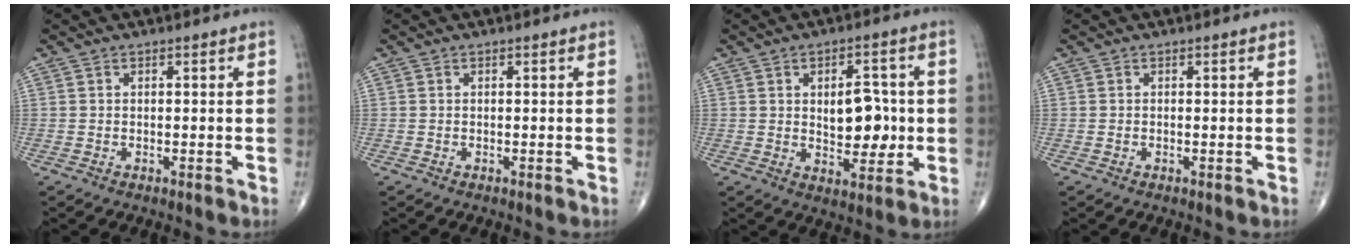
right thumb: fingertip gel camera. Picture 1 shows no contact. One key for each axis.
{"total": 0.0}
{"total": 9.2, "fx": 0.4, "fy": 5.2, "fz": 7.5, "tx": -0.076, "ty": -0.003, "tz": 0.013}
{"total": 0.0}